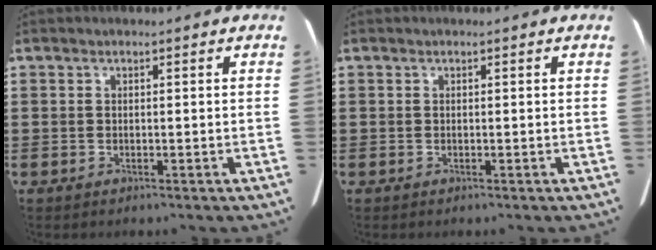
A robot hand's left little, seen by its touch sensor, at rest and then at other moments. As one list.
[{"total": 0.0}]